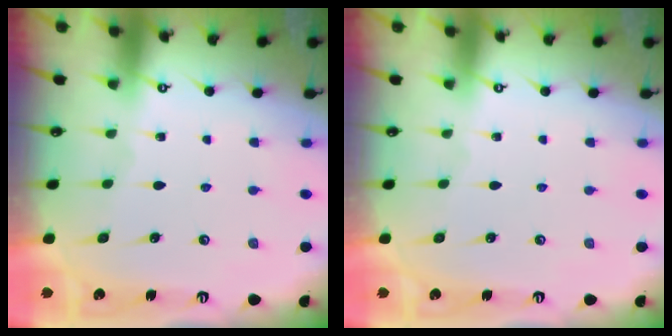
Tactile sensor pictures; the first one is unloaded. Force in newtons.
{"total": 0.0}